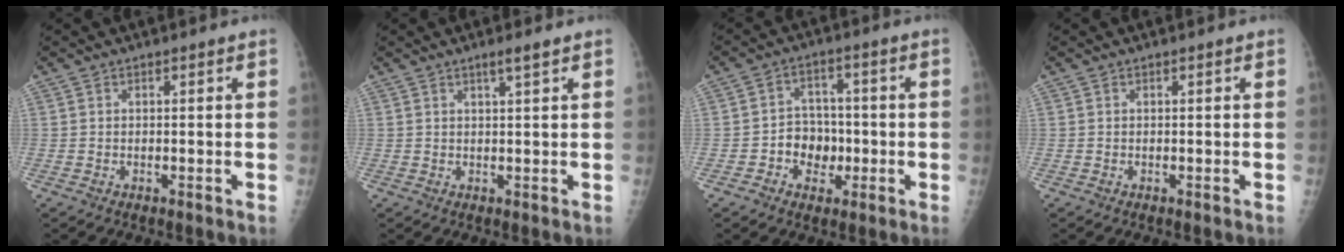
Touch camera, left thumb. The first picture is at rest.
{"total": 2.0, "force": [1.3, -0.1, 1.6], "torque": [-0.029, -0.009, 0.024]}
{"total": 6.9, "force": [-1.7, 5.9, 3.2], "torque": [-0.012, 0.020, -0.034]}
{"total": 0.0}